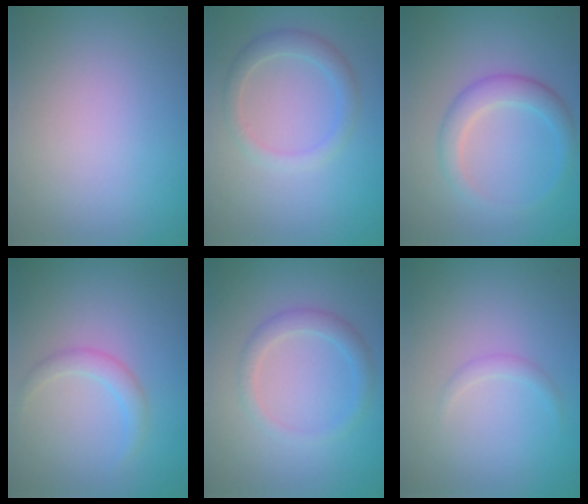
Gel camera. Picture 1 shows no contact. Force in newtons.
{"total": 2.3, "press": 2.3, "slide": 0.0}
{"total": 2.9, "press": 2.9, "slide": 0.1}
{"total": 1.6, "press": 1.6, "slide": 0.1}
{"total": 2.1, "press": 2.1, "slide": 0.1}
{"total": 0.8, "press": 0.8, "slide": 0.0}